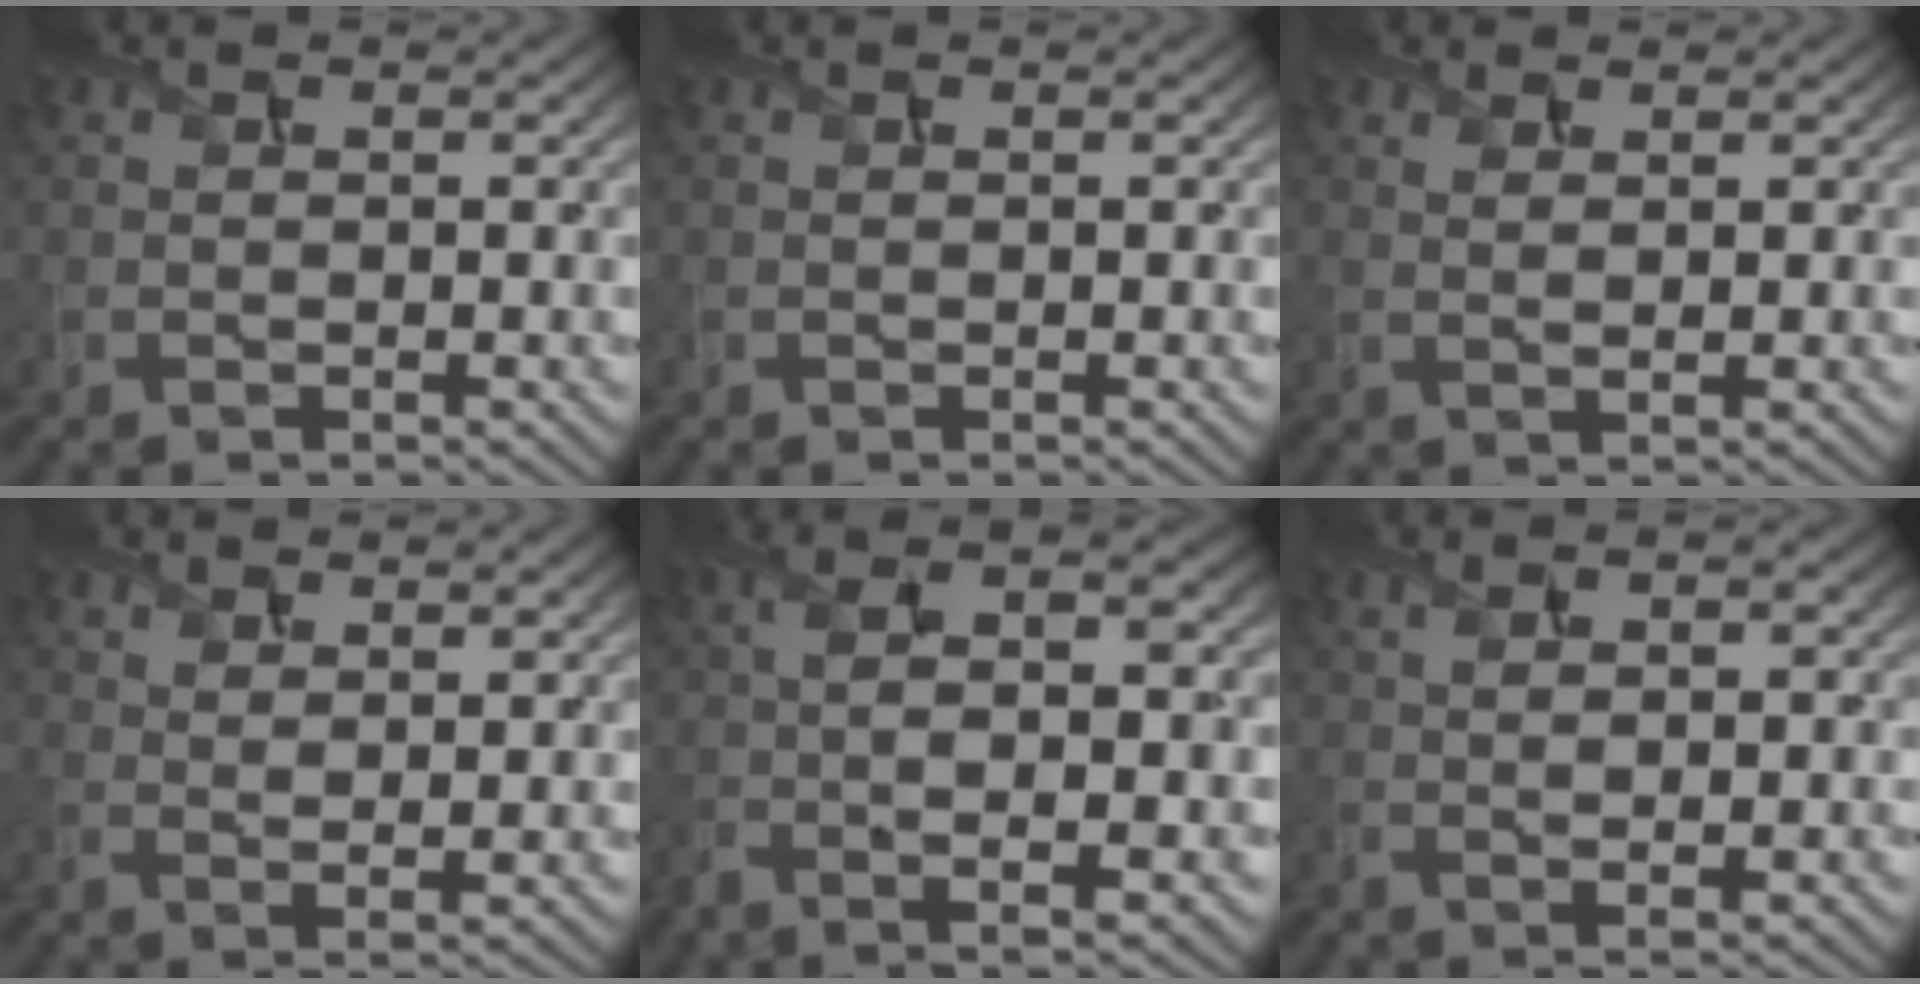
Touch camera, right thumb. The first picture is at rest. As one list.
[{"total": 0.0}, {"total": 1.5, "force": [0.9, 0.3, 1.2], "torque": [-0.023, 0.001, 0.015]}, {"total": 3.0, "force": [2.0, 0.8, 2.1], "torque": [-0.044, -0.005, 0.042]}, {"total": 10.1, "force": [-1.5, 3.2, 9.5], "torque": [-0.190, -0.006, -0.019]}, {"total": 3.7, "force": [0.4, 0.8, 3.6], "torque": [-0.069, 0.004, 0.011]}]